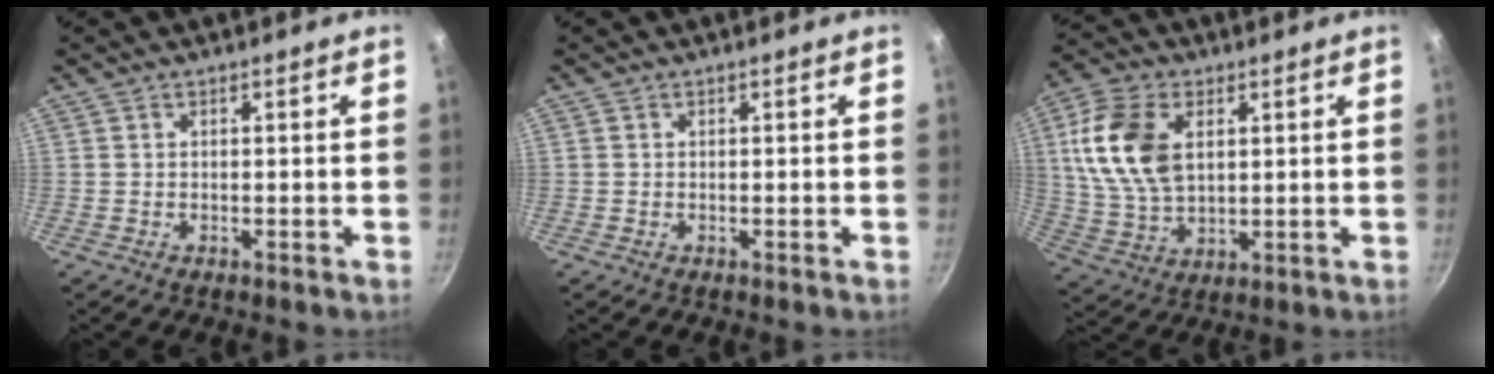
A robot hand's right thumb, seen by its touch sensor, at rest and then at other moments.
{"total": 0.0}
{"total": 14.9, "force": [3.7, 9.4, 11.0], "torque": [-0.201, -0.005, 0.075]}